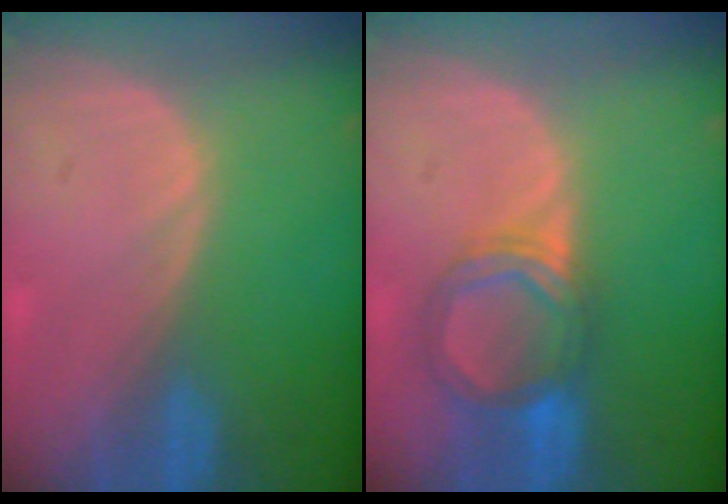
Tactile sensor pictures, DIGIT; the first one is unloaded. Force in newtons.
{"total": 5.5, "press": 5.5, "slide": 0.5}